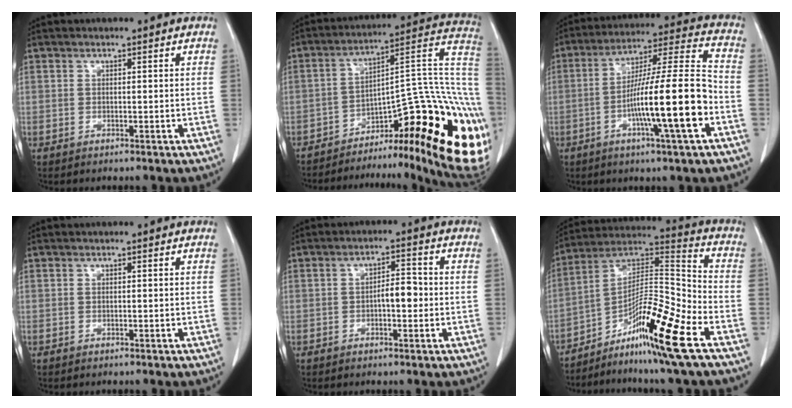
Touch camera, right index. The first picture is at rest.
{"total": 29.7, "force": [-14.3, 8.7, 24.5], "torque": [-0.220, 0.040, -0.185]}
{"total": 16.6, "force": [-5.2, 0.2, 15.8], "torque": [-0.266, 0.005, -0.090]}
{"total": 0.0}
{"total": 3.8, "force": [-0.7, 1.4, 3.5], "torque": [-0.054, 0.010, -0.011]}
{"total": 16.9, "force": [-8.9, 0.2, 14.3], "torque": [-0.261, -0.004, -0.155]}